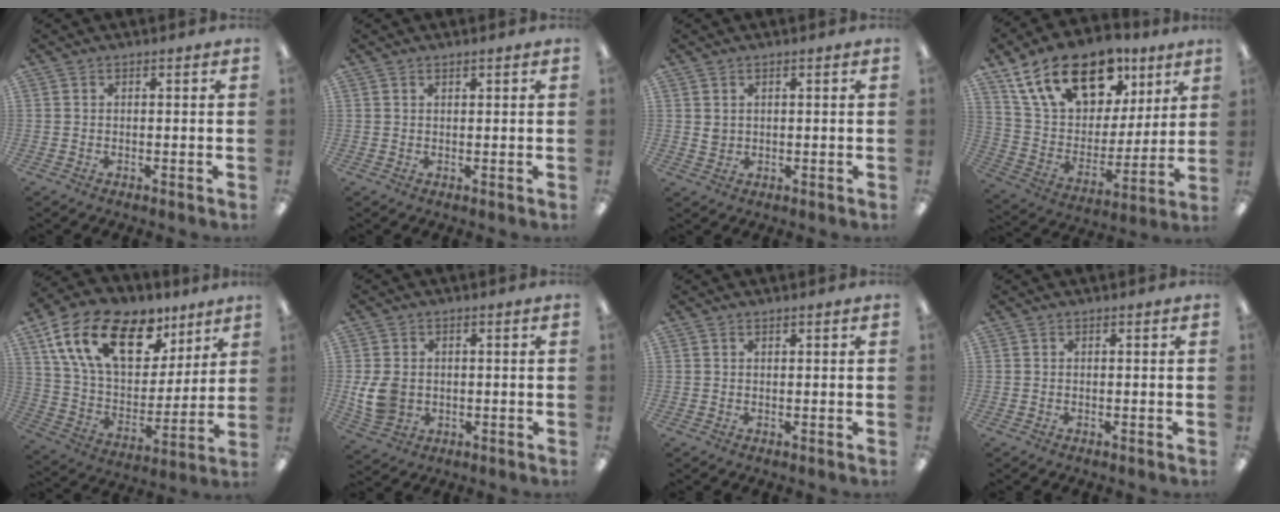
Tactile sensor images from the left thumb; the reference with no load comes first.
{"total": 0.9, "force": [0.7, 0.3, 0.3], "torque": [-0.007, 0.000, 0.014]}
{"total": 1.9, "force": [1.0, 1.6, 0.5], "torque": [-0.004, 0.000, 0.015]}
{"total": 22.1, "force": [13.4, 12.9, 12.0], "torque": [-0.208, -0.059, 0.242]}
{"total": 21.7, "force": [11.8, 12.3, 13.6], "torque": [-0.249, -0.050, 0.211]}
{"total": 7.4, "force": [-0.3, 6.1, 4.2], "torque": [-0.095, 0.006, -0.002]}
{"total": 0.6, "force": [0.5, 0.2, 0.3], "torque": [-0.007, 0.002, 0.009]}
{"total": 0.0}